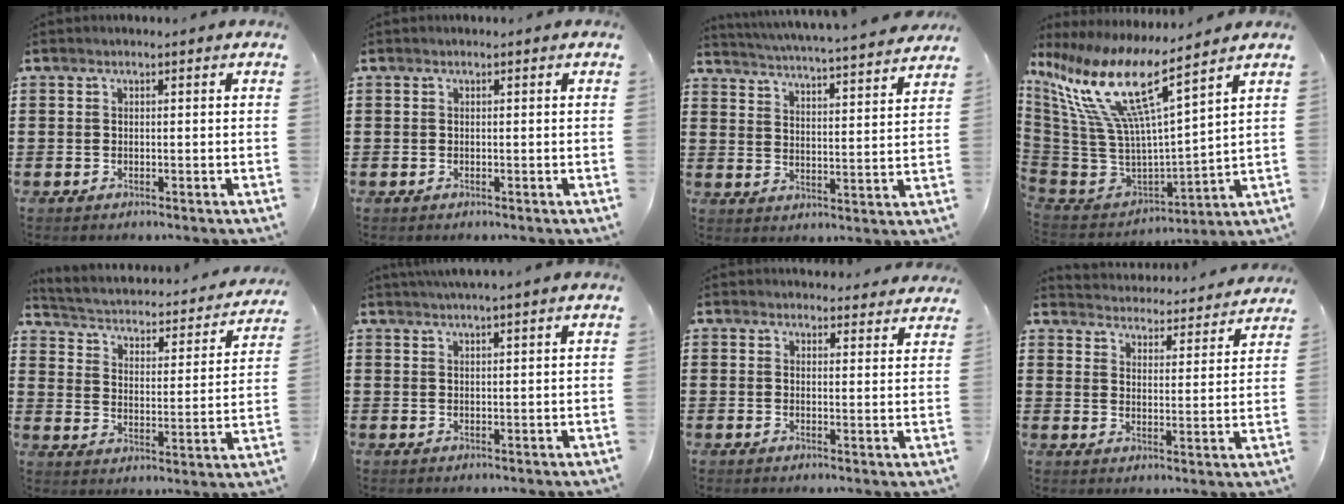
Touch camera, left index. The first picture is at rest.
{"total": 0.0}
{"total": 4.1, "force": [3.9, -0.7, 1.1], "torque": [-0.042, -0.036, 0.061]}
{"total": 13.6, "force": [7.7, 2.8, 10.9], "torque": [-0.256, -0.062, 0.124]}
{"total": 1.9, "force": [1.4, 0.8, 0.9], "torque": [-0.034, -0.024, 0.012]}
{"total": 2.0, "force": [1.8, -0.4, 0.8], "torque": [-0.017, 0.001, 0.034]}
{"total": 3.0, "force": [3.0, 0.4, 0.1], "torque": [-0.001, -0.013, 0.055]}
{"total": 4.1, "force": [4.1, -0.3, -0.4], "torque": [-0.018, -0.037, 0.066]}